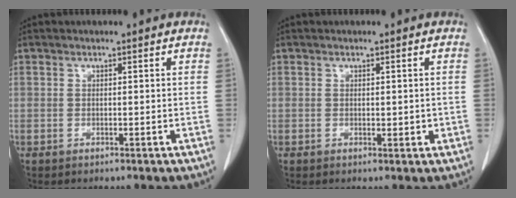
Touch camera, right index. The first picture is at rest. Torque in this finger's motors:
{"motor_torque": [0.07, 0.17, 0.04, 0.02]}